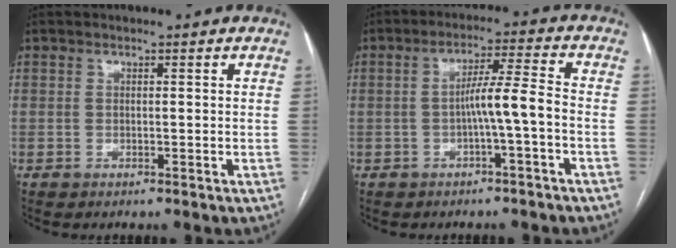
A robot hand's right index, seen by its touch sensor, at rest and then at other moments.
{"total": 5.7, "force": [-1.6, -0.6, 5.4], "torque": [-0.090, 0.017, -0.025]}